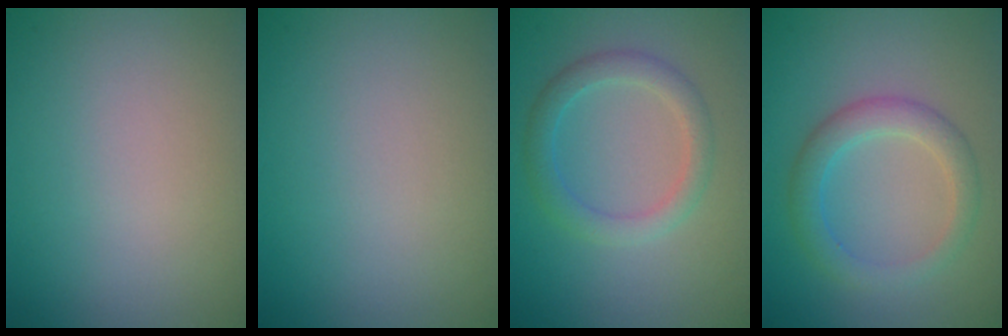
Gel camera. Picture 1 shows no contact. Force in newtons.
{"total": 0.0}
{"total": 2.6, "press": 2.6, "slide": 0.1}
{"total": 2.9, "press": 2.9, "slide": 0.1}